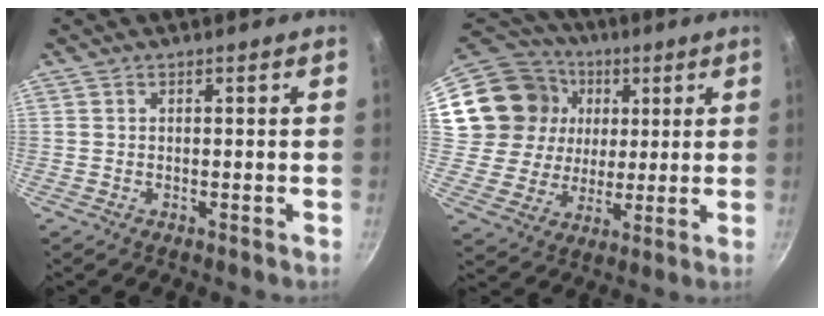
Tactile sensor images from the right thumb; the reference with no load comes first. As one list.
[{"total": 20.3, "force": [5.5, 18.0, 7.6], "torque": [-0.141, 0.016, 0.107]}]